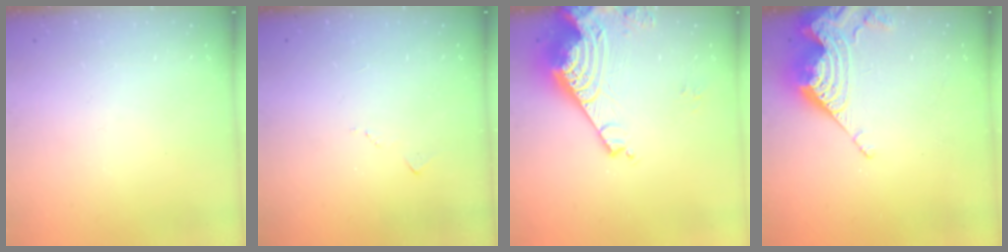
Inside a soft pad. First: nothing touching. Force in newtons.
{"total": 5.6, "press": 5.5, "slide": 0.8}
{"total": 13.5, "press": 13.4, "slide": 1.5}
{"total": 10.5, "press": 10.4, "slide": 1.0}